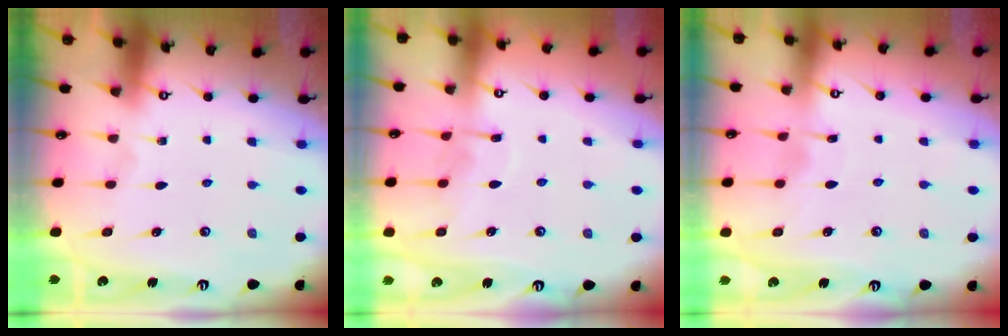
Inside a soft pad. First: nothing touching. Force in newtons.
{"total": 7.4, "press": 7.4, "slide": 0.0}
{"total": 3.6, "press": 3.6, "slide": 0.4}